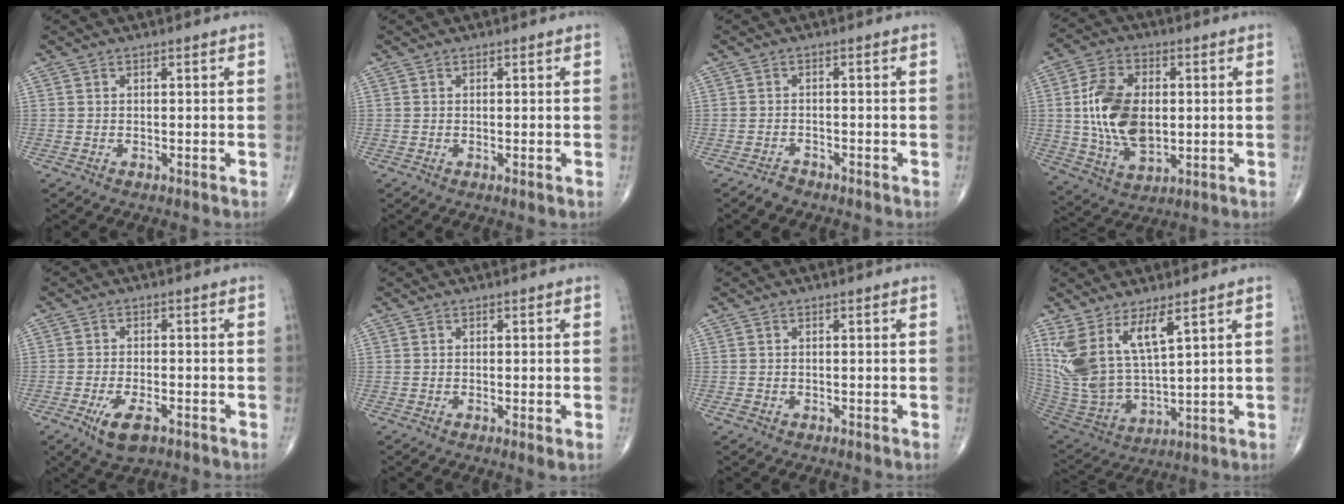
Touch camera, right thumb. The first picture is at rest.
{"total": 0.6, "force": [-0.1, 0.1, 0.6], "torque": [-0.013, -0.003, -0.002]}
{"total": 1.6, "force": [-1.4, 0.7, 0.0], "torque": [-0.001, 0.006, -0.027]}
{"total": 14.9, "force": [0.7, 9.2, 11.7], "torque": [-0.204, -0.002, 0.019]}
{"total": 6.1, "force": [-3.1, 2.6, 4.5], "torque": [-0.083, 0.005, -0.049]}
{"total": 1.5, "force": [-0.3, 0.1, 1.4], "torque": [-0.034, -0.008, -0.007]}
{"total": 0.7, "force": [-0.5, 0.5, 0.3], "torque": [-0.007, 0.000, -0.010]}
{"total": 14.1, "force": [7.2, 5.4, 10.9], "torque": [-0.225, -0.039, 0.164]}